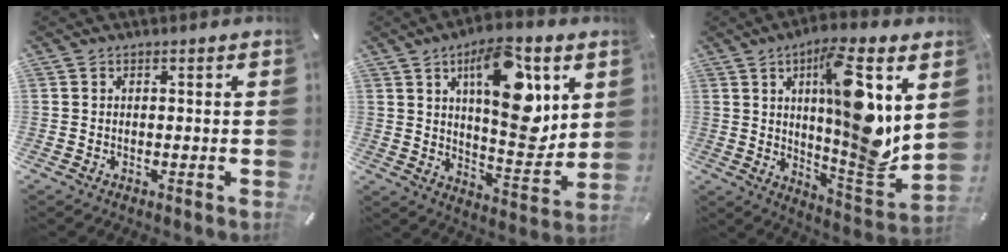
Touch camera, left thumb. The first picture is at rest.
{"total": 18.2, "force": [7.4, 7.6, 14.8], "torque": [-0.226, -0.034, 0.114]}
{"total": 18.0, "force": [5.9, 4.4, 16.4], "torque": [-0.239, -0.044, 0.086]}